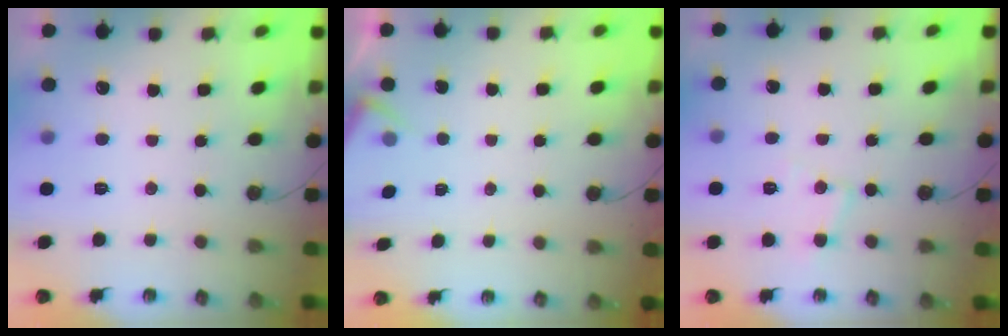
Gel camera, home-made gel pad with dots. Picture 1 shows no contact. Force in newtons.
{"total": 3.4, "press": 3.3, "slide": 0.4}
{"total": 6.9, "press": 6.9, "slide": 0.4}